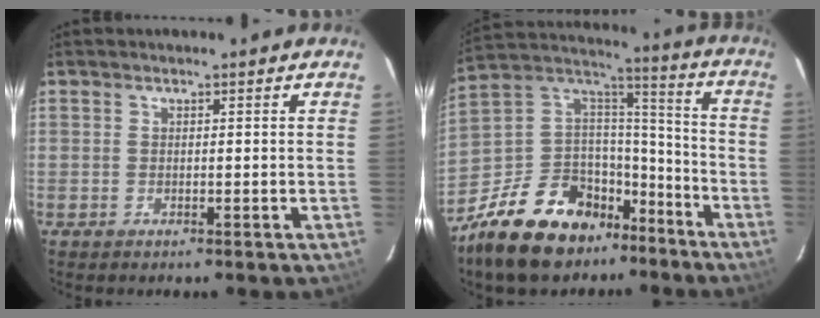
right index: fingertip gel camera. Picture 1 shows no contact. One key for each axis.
{"total": 22.7, "fx": -14.8, "fy": 13.1, "fz": 11.1, "tx": -0.244, "ty": 0.046, "tz": -0.230}